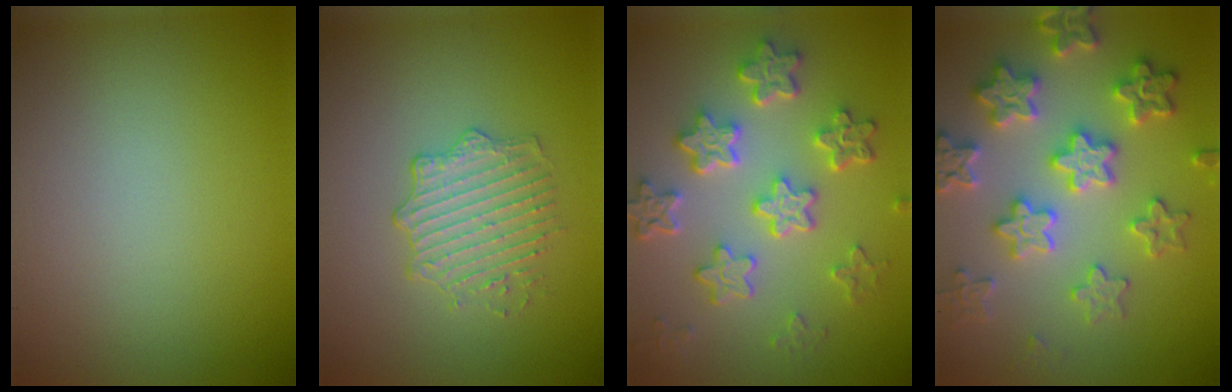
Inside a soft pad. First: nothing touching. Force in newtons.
{"total": 2.6, "press": 2.0, "slide": 1.6}
{"total": 6.5, "press": 5.0, "slide": 4.2}
{"total": 6.1, "press": 6.0, "slide": 1.3}